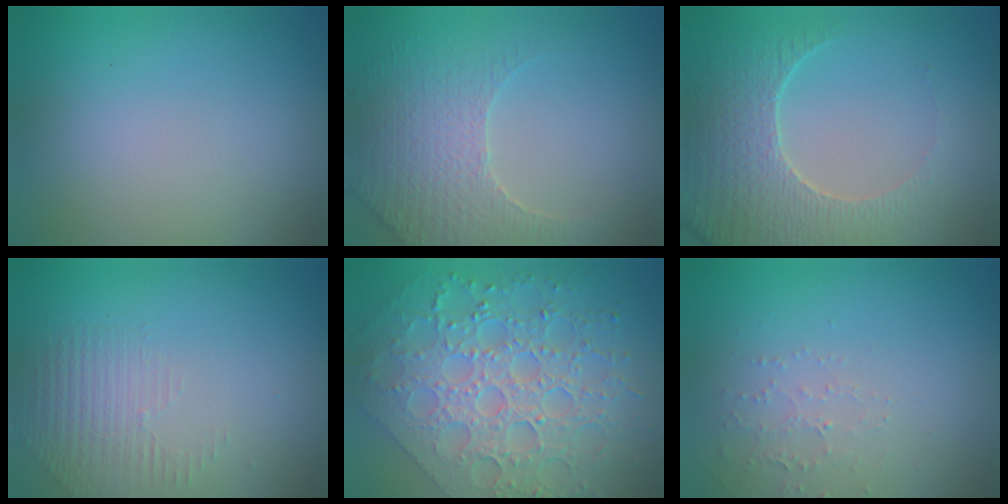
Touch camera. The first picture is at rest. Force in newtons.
{"total": 3.8, "press": 3.7, "slide": 0.9}
{"total": 4.9, "press": 4.7, "slide": 1.4}
{"total": 1.3, "press": 0.5, "slide": 1.2}
{"total": 7.2, "press": 6.0, "slide": 3.9}
{"total": 1.5, "press": 1.5, "slide": 0.5}